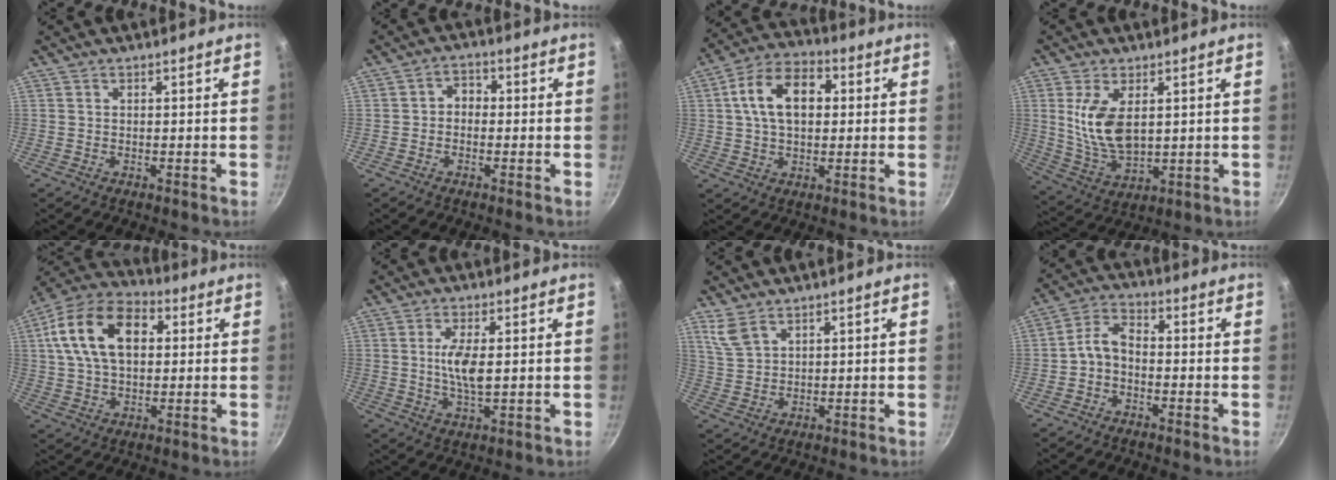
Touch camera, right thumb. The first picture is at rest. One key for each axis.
{"total": 3.1, "fx": -0.5, "fy": 2.5, "fz": 1.8, "tx": -0.016, "ty": 0.014, "tz": -0.018}
{"total": 13.0, "fx": 2.2, "fy": 8.3, "fz": 9.7, "tx": -0.138, "ty": 0.023, "tz": 0.023}
{"total": 10.9, "fx": 2.4, "fy": 5.8, "fz": 8.9, "tx": -0.164, "ty": -0.025, "tz": 0.057}
{"total": 17.0, "fx": 3.9, "fy": 10.8, "fz": 12.5, "tx": -0.204, "ty": 0.019, "tz": 0.051}
{"total": 6.2, "fx": 0.6, "fy": 2.2, "fz": 5.8, "tx": -0.117, "ty": -0.004, "tz": 0.013}
{"total": 4.5, "fx": 3.2, "fy": 2.2, "fz": 2.3, "tx": -0.046, "ty": -0.012, "tz": 0.074}
{"total": 5.2, "fx": -1.7, "fy": 3.3, "fz": 3.7, "tx": -0.067, "ty": 0.035, "tz": -0.041}